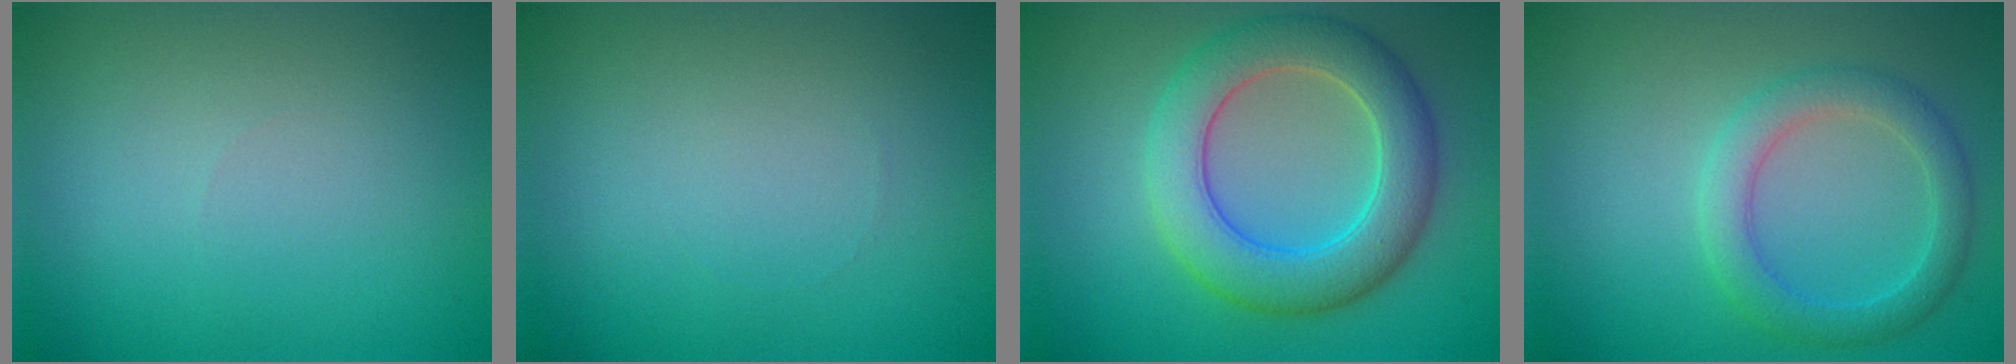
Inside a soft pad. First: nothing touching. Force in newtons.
{"total": 0.0}
{"total": 6.9, "press": 6.9, "slide": 0.3}
{"total": 3.3, "press": 3.3, "slide": 0.2}